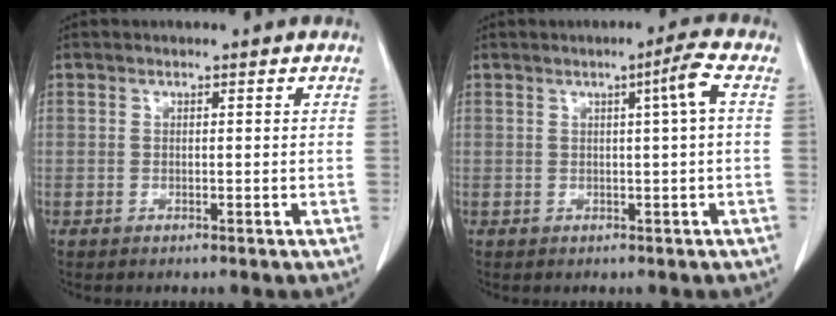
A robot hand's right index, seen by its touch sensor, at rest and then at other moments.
{"total": 3.2, "force": [0.6, -0.8, 3.1], "torque": [-0.049, 0.003, 0.010]}